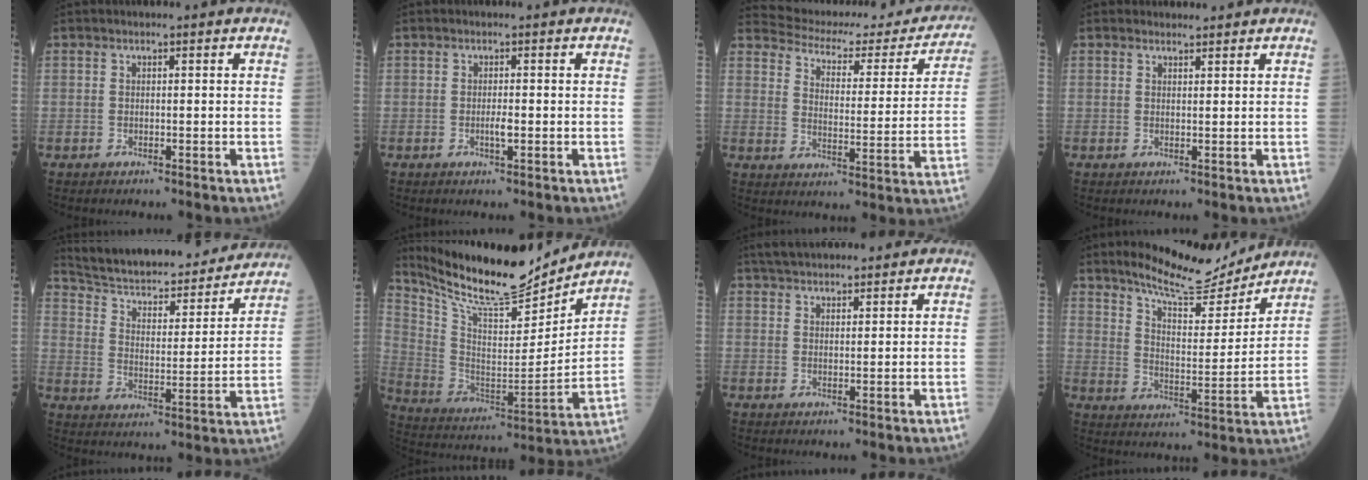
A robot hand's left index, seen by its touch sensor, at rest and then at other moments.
{"total": 1.3, "force": [-0.2, 0.1, 1.3], "torque": [-0.026, -0.002, -0.003]}
{"total": 22.1, "force": [20.9, 5.4, 4.6], "torque": [-0.057, -0.054, 0.246]}
{"total": 1.6, "force": [1.5, 0.4, 0.0], "torque": [-0.010, 0.006, 0.025]}
{"total": 22.7, "force": [20.8, 4.6, 7.9], "torque": [-0.136, 0.004, 0.301]}
{"total": 19.8, "force": [18.2, 3.0, 7.0], "torque": [-0.152, -0.020, 0.308]}
{"total": 9.3, "force": [8.4, 1.9, 3.6], "torque": [-0.058, 0.036, 0.132]}
{"total": 12.9, "force": [12.1, 1.6, 3.9], "torque": [-0.069, -0.008, 0.190]}